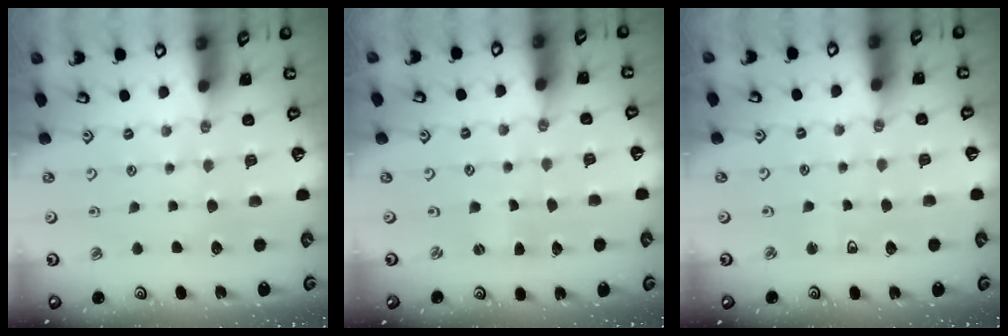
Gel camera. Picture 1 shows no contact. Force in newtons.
{"total": 1.0, "press": 1.0, "slide": 0.3}
{"total": 2.9, "press": 2.9, "slide": 0.6}